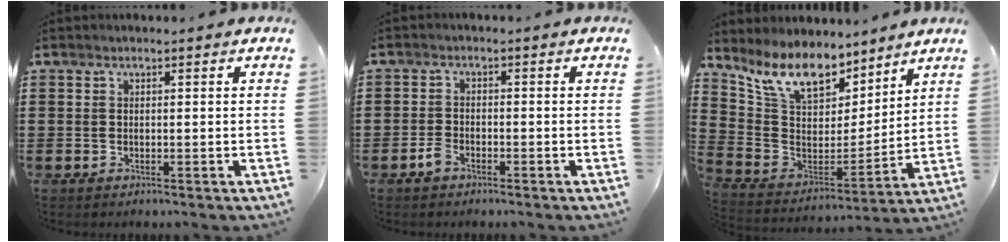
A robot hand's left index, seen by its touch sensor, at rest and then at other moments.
{"total": 2.1, "force": [-1.5, 1.0, 1.1], "torque": [-0.029, 0.002, -0.032]}
{"total": 11.6, "force": [9.0, 4.6, 5.6], "torque": [-0.150, -0.038, 0.167]}